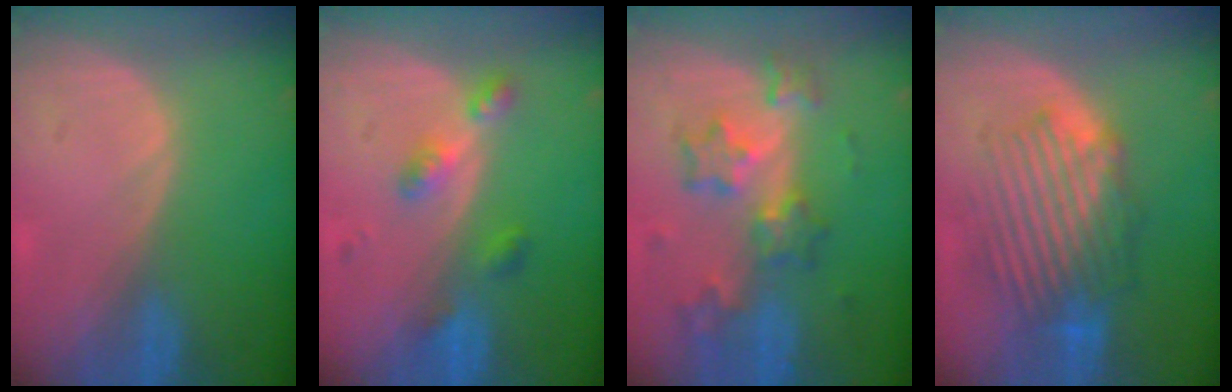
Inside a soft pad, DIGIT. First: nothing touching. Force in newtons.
{"total": 4.8, "press": 4.3, "slide": 2.0}
{"total": 8.4, "press": 7.3, "slide": 4.1}
{"total": 8.9, "press": 8.6, "slide": 2.2}